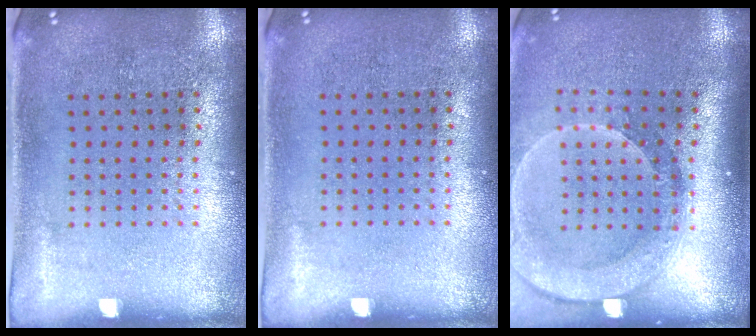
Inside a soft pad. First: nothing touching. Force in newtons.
{"total": 0.0}
{"total": 2.5, "press": 1.9, "slide": 1.6}